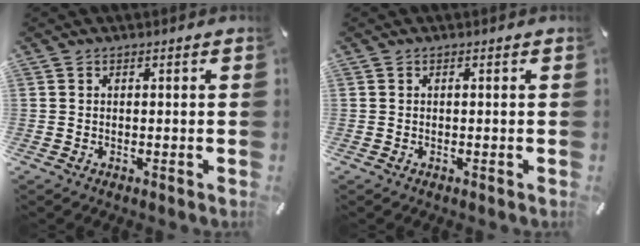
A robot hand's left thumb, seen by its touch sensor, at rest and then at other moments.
{"total": 0.0}